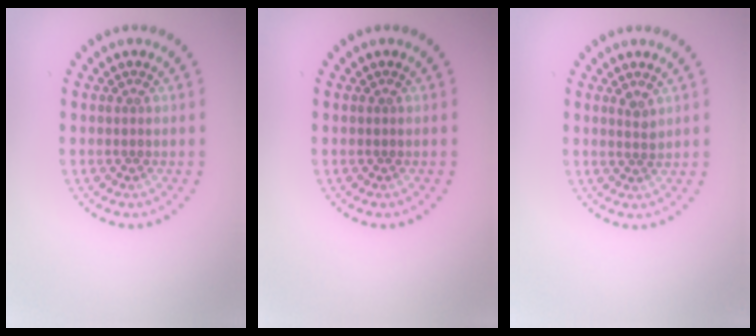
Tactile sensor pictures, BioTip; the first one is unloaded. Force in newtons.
{"total": 0.0}
{"total": 1.1, "press": 0.9, "slide": 0.5}